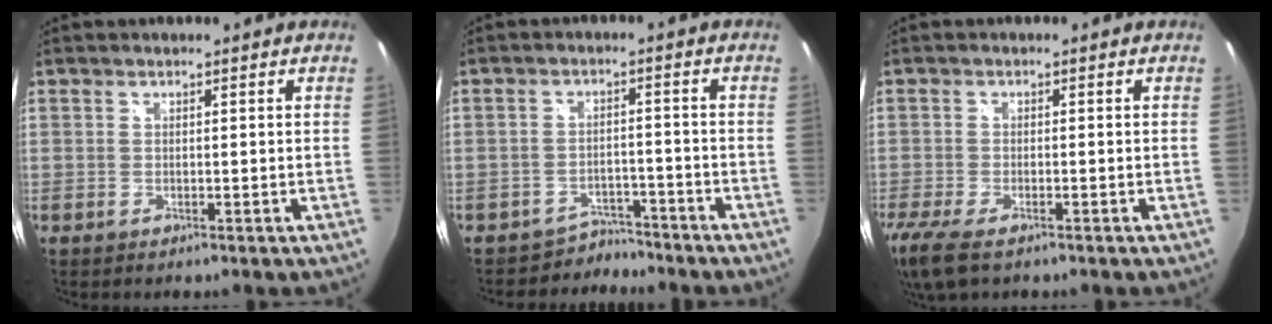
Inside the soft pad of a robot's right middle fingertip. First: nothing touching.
{"total": 4.5, "force": [-4.0, 1.8, -0.9], "torque": [0.012, 0.016, -0.063]}
{"total": 9.0, "force": [-6.1, 3.2, 5.8], "torque": [-0.140, -0.037, -0.115]}